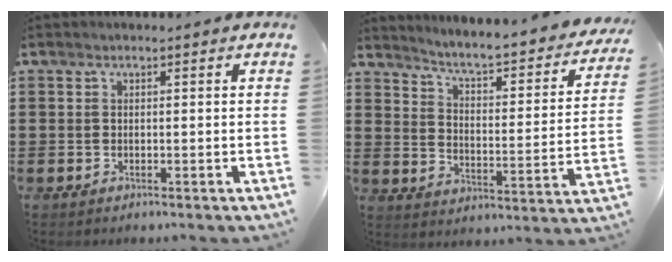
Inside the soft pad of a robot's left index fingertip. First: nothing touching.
{"total": 3.9, "force": [3.5, -0.2, 1.8], "torque": [-0.048, -0.041, 0.044]}